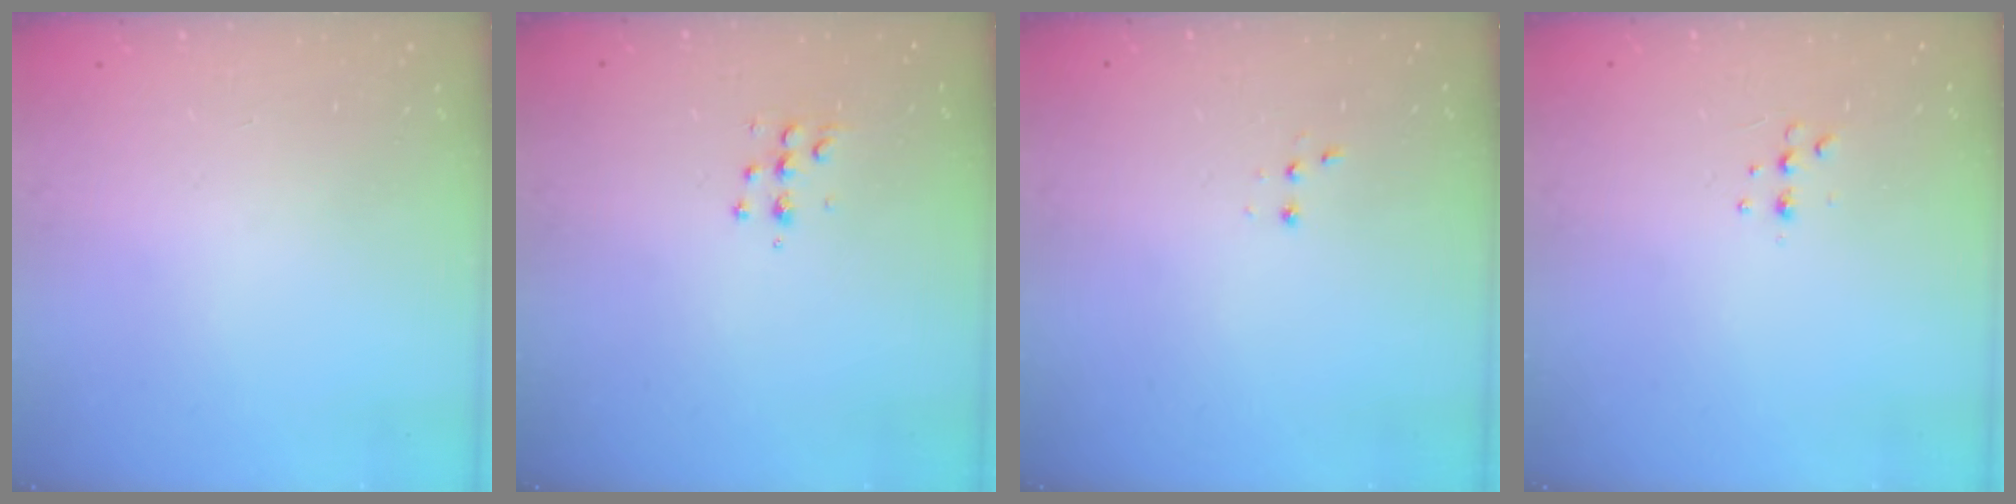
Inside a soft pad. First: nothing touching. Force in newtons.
{"total": 5.4, "press": 5.3, "slide": 0.7}
{"total": 2.8, "press": 2.7, "slide": 0.7}
{"total": 4.1, "press": 3.9, "slide": 1.3}